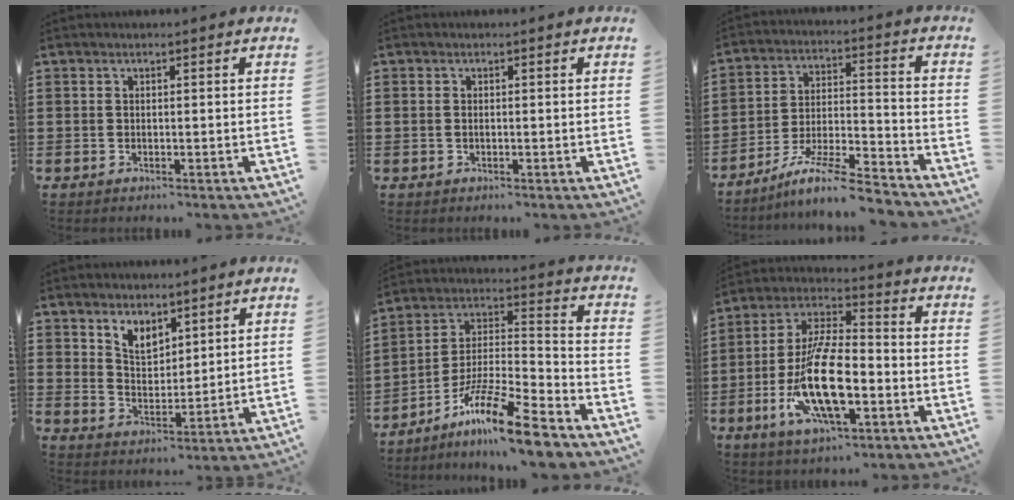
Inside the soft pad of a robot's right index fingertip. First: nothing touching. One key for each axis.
{"total": 0.7, "fx": -0.1, "fy": 0.4, "fz": 0.6, "tx": -0.013, "ty": 0.001, "tz": -0.002}
{"total": 9.2, "fx": -7.9, "fy": 0.6, "fz": 4.7, "tx": -0.085, "ty": 0.007, "tz": -0.153}
{"total": 5.0, "fx": 3.9, "fy": 2.7, "fz": 1.6, "tx": -0.046, "ty": -0.001, "tz": 0.074}
{"total": 14.2, "fx": -10.9, "fy": 1.7, "fz": 9.0, "tx": -0.158, "ty": 0.031, "tz": -0.199}
{"total": 14.7, "fx": -4.6, "fy": 5.6, "fz": 12.8, "tx": -0.282, "ty": -0.007, "tz": -0.090}